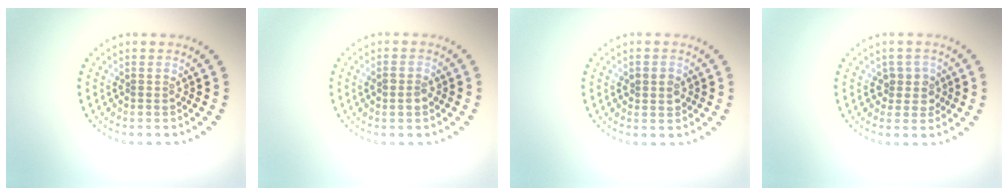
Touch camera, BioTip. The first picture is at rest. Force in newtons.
{"total": 1.4, "press": 1.4, "slide": 0.3}
{"total": 1.5, "press": 1.4, "slide": 0.3}
{"total": 2.0, "press": 1.8, "slide": 1.0}